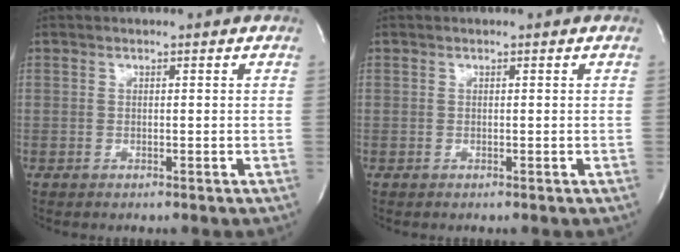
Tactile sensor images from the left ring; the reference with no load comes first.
{"total": 0.0}